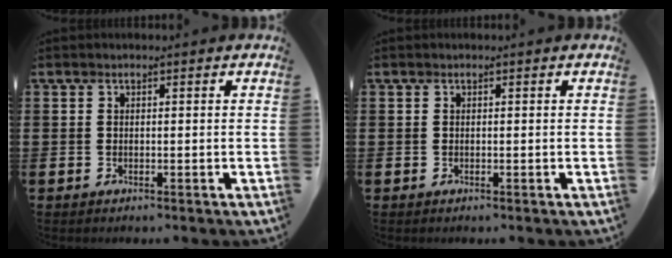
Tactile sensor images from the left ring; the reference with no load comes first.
{"total": 0.0}